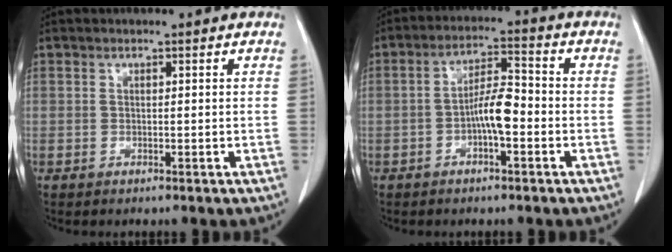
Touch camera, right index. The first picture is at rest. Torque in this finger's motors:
{"motor_torque": [0.74, -0.26, 0.19, 0.11]}